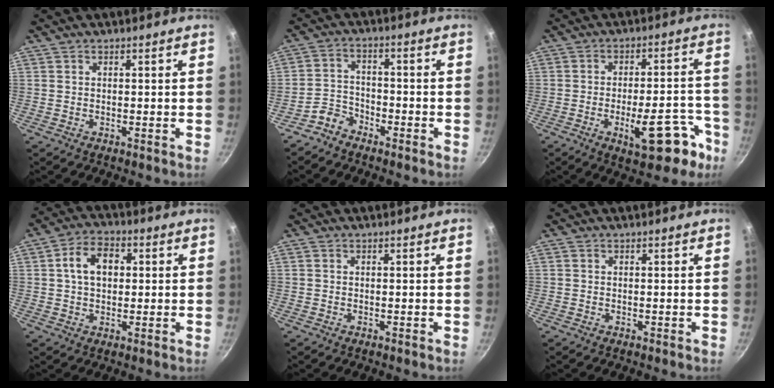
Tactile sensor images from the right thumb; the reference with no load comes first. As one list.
[{"total": 4.4, "force": [-3.6, 2.4, 0.7], "torque": [-0.005, 0.038, -0.073]}, {"total": 13.6, "force": [-6.2, 5.7, 10.7], "torque": [-0.104, 0.041, -0.075]}, {"total": 8.3, "force": [1.4, 5.8, 5.7], "torque": [-0.077, 0.014, 0.016]}, {"total": 0.0}, {"total": 0.0}]